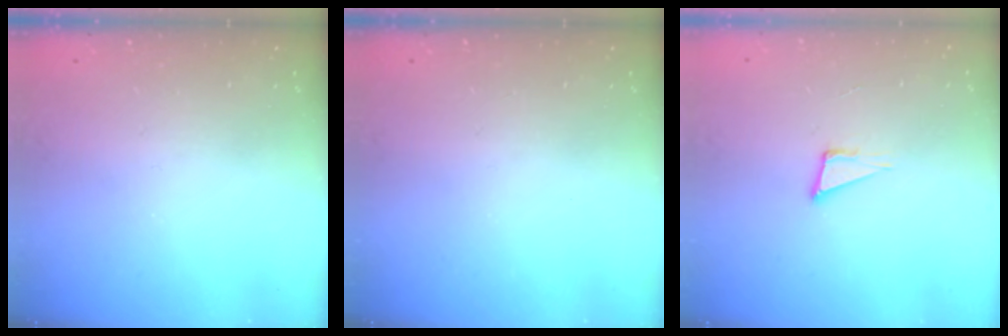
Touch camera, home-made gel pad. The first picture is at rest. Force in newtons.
{"total": 0.0}
{"total": 5.1, "press": 3.9, "slide": 3.2}